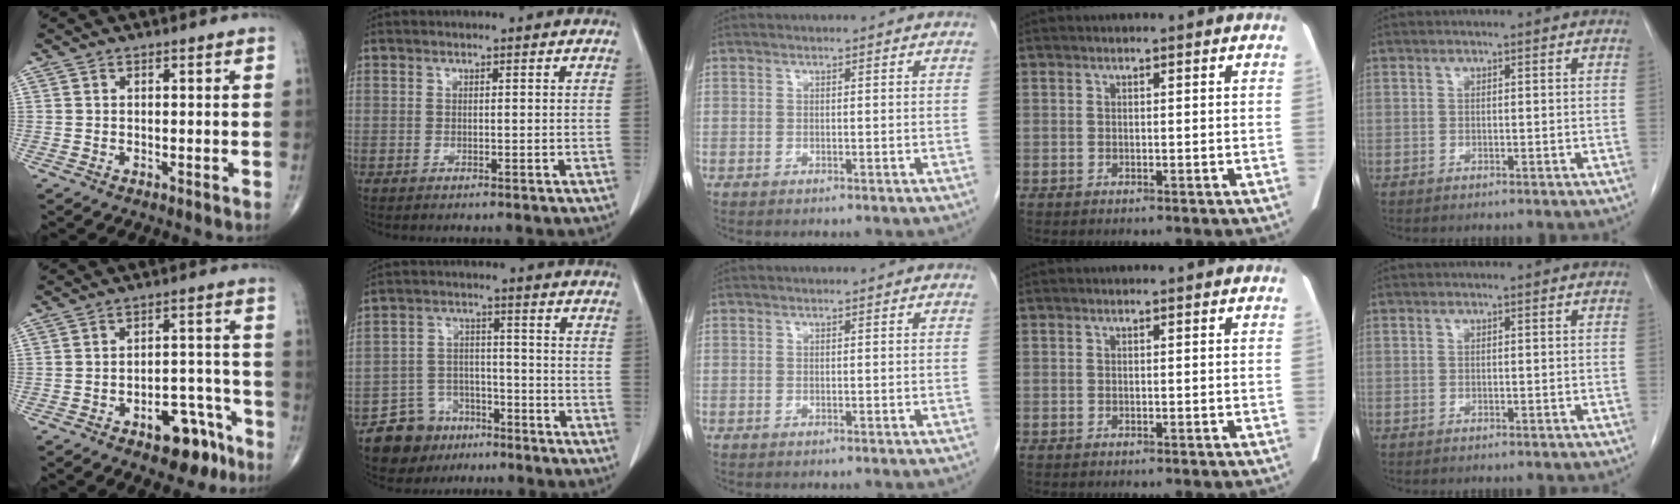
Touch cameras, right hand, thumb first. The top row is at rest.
{"thumb": {"total": 10.9, "force": [-6.5, 5.4, 6.8], "torque": [-0.061, 0.057, -0.084]}, "index": {"total": 7.9, "force": [-5.4, 5.7, 0.8], "torque": [-0.015, 0.019, -0.088]}}